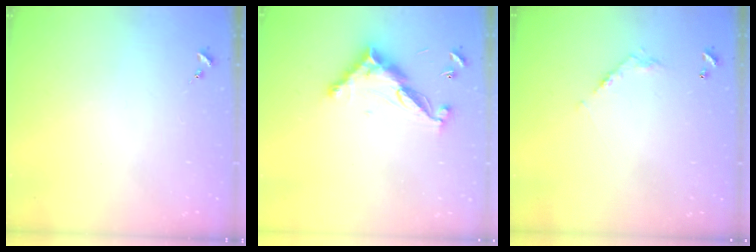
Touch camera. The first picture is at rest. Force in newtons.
{"total": 12.8, "press": 12.8, "slide": 0.4}
{"total": 6.0, "press": 6.0, "slide": 0.3}